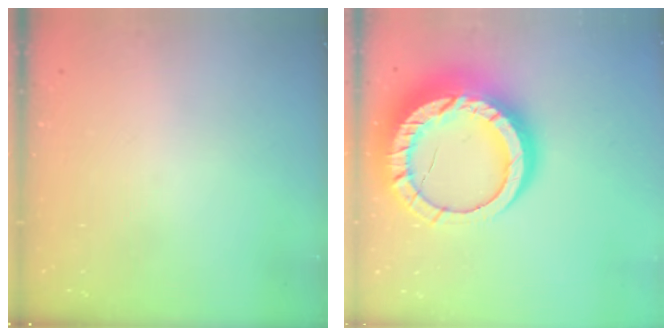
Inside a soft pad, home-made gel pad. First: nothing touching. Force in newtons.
{"total": 23.7, "press": 23.7, "slide": 2.1}